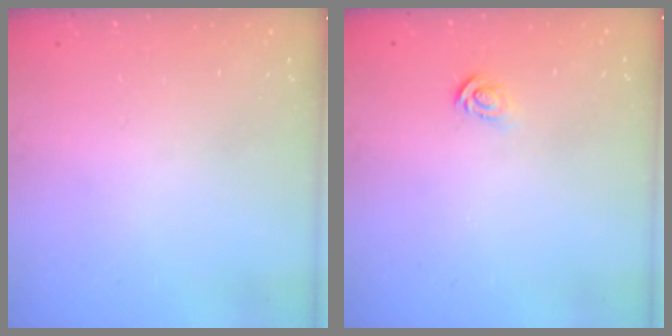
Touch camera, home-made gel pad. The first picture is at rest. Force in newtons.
{"total": 2.9, "press": 2.9, "slide": 0.2}